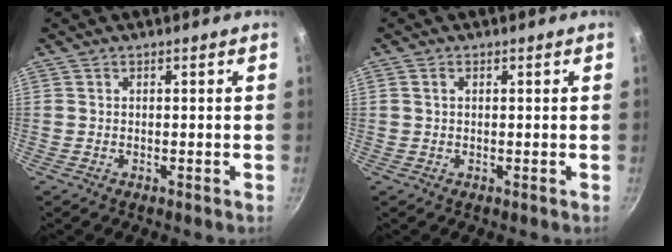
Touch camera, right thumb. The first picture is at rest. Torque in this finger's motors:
{"motor_torque": [-0.01, -0.16, -0.08, 0.31, 0.06]}